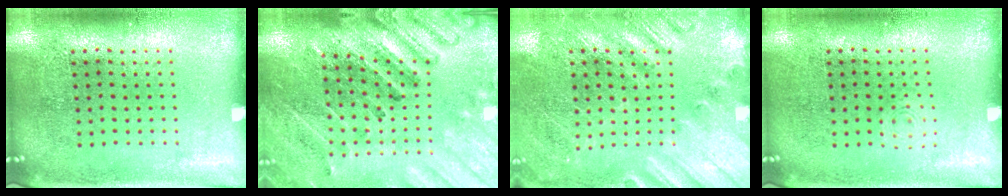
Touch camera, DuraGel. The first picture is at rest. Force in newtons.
{"total": 2.6, "press": 2.6, "slide": 0.2}
{"total": 2.3, "press": 2.2, "slide": 0.6}
{"total": 0.7, "press": 0.6, "slide": 0.2}